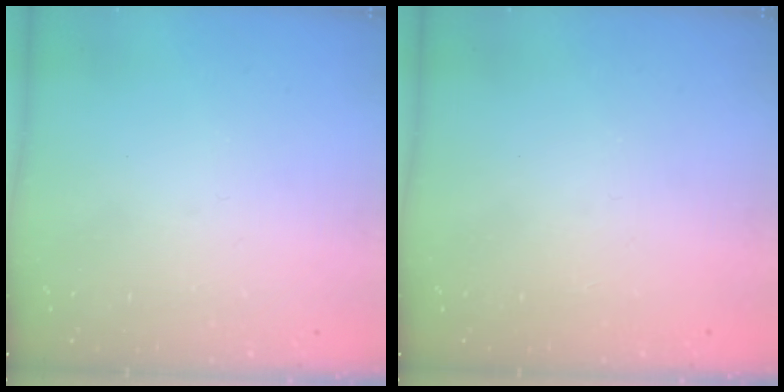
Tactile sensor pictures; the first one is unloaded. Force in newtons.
{"total": 1.1, "press": 1.1, "slide": 0.1}